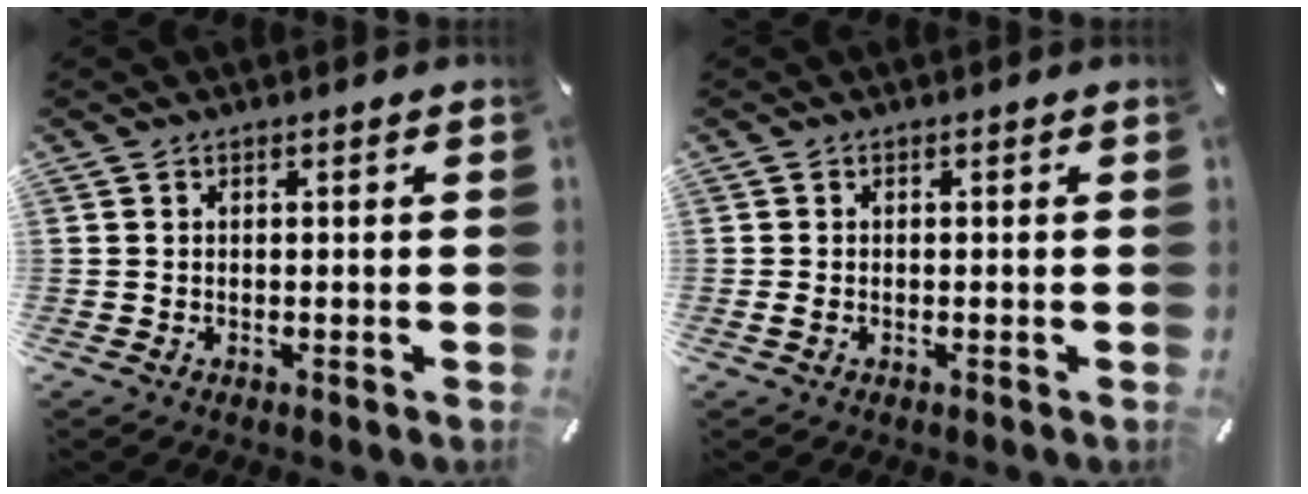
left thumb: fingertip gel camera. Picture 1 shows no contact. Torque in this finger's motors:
{"motor_torque": [0.38, 0.69, 0.42, 0.07, 0.00]}